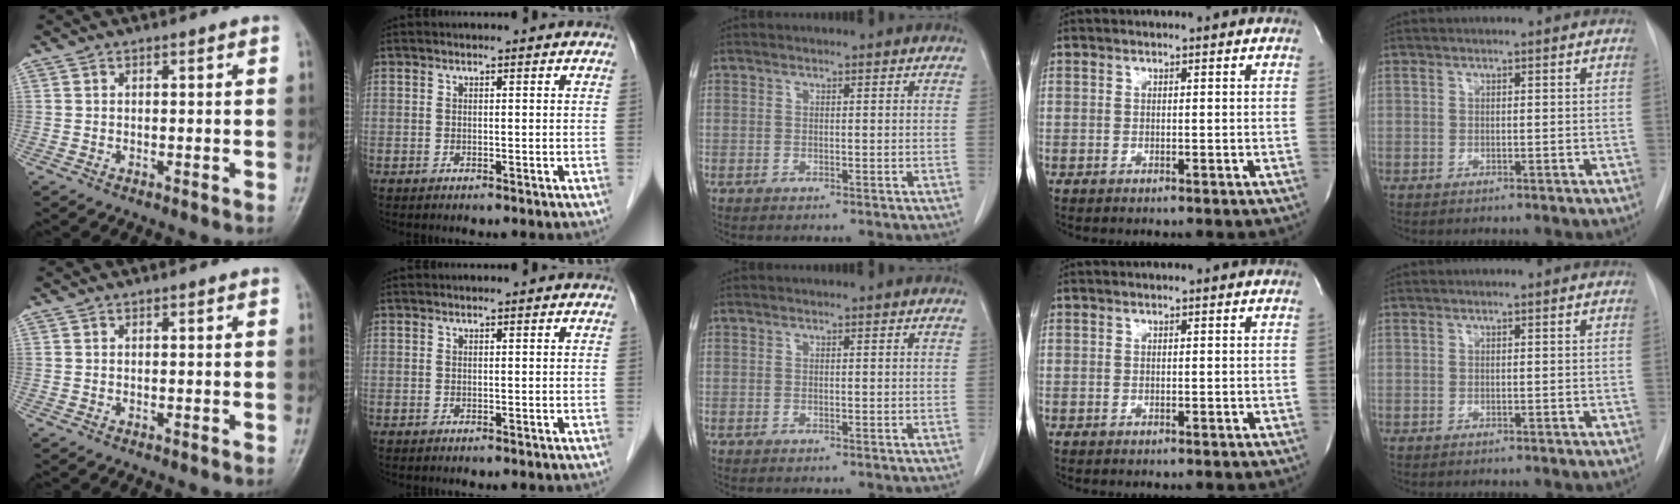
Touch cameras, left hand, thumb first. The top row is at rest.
{}